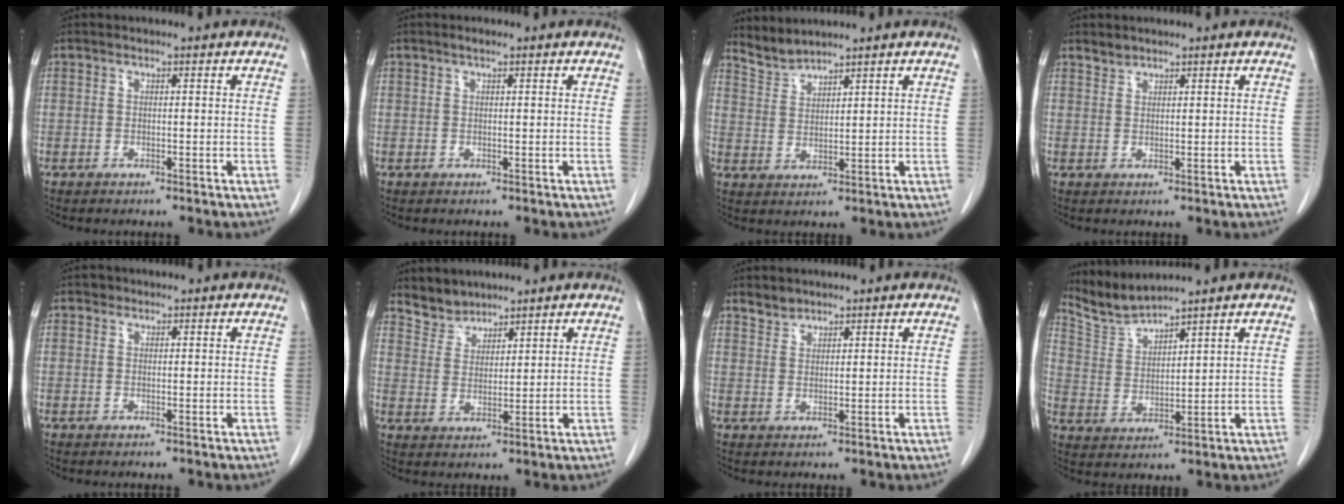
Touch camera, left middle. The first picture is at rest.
{"total": 0.8, "force": [0.6, 0.1, 0.5], "torque": [-0.016, 0.002, 0.011]}
{"total": 3.4, "force": [3.4, -0.2, -0.4], "torque": [0.002, 0.000, 0.075]}
{"total": 1.3, "force": [1.2, 0.4, 0.0], "torque": [0.002, 0.001, 0.022]}
{"total": 0.7, "force": [0.5, 0.5, 0.0], "torque": [-0.002, 0.000, 0.005]}
{"total": 4.0, "force": [3.7, 1.5, -0.3], "torque": [0.010, 0.007, 0.074]}
{"total": 2.1, "force": [1.9, 0.9, 0.0], "torque": [0.002, 0.003, 0.035]}
{"total": 5.5, "force": [5.4, -1.0, -0.1], "torque": [-0.013, -0.003, 0.123]}